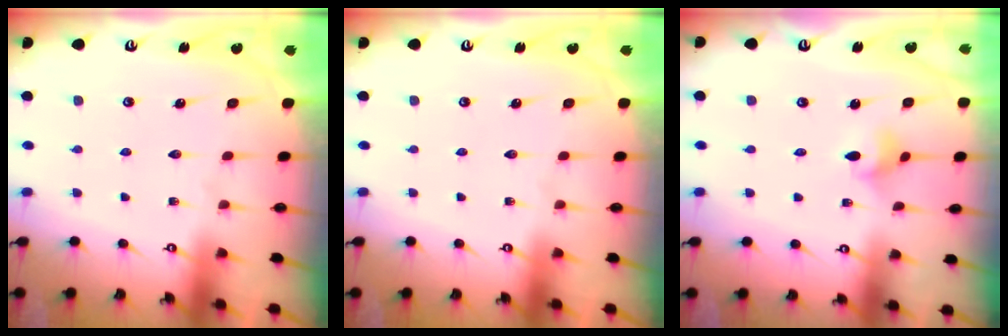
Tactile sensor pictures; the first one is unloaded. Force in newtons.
{"total": 0.0}
{"total": 3.0, "press": 2.9, "slide": 0.6}